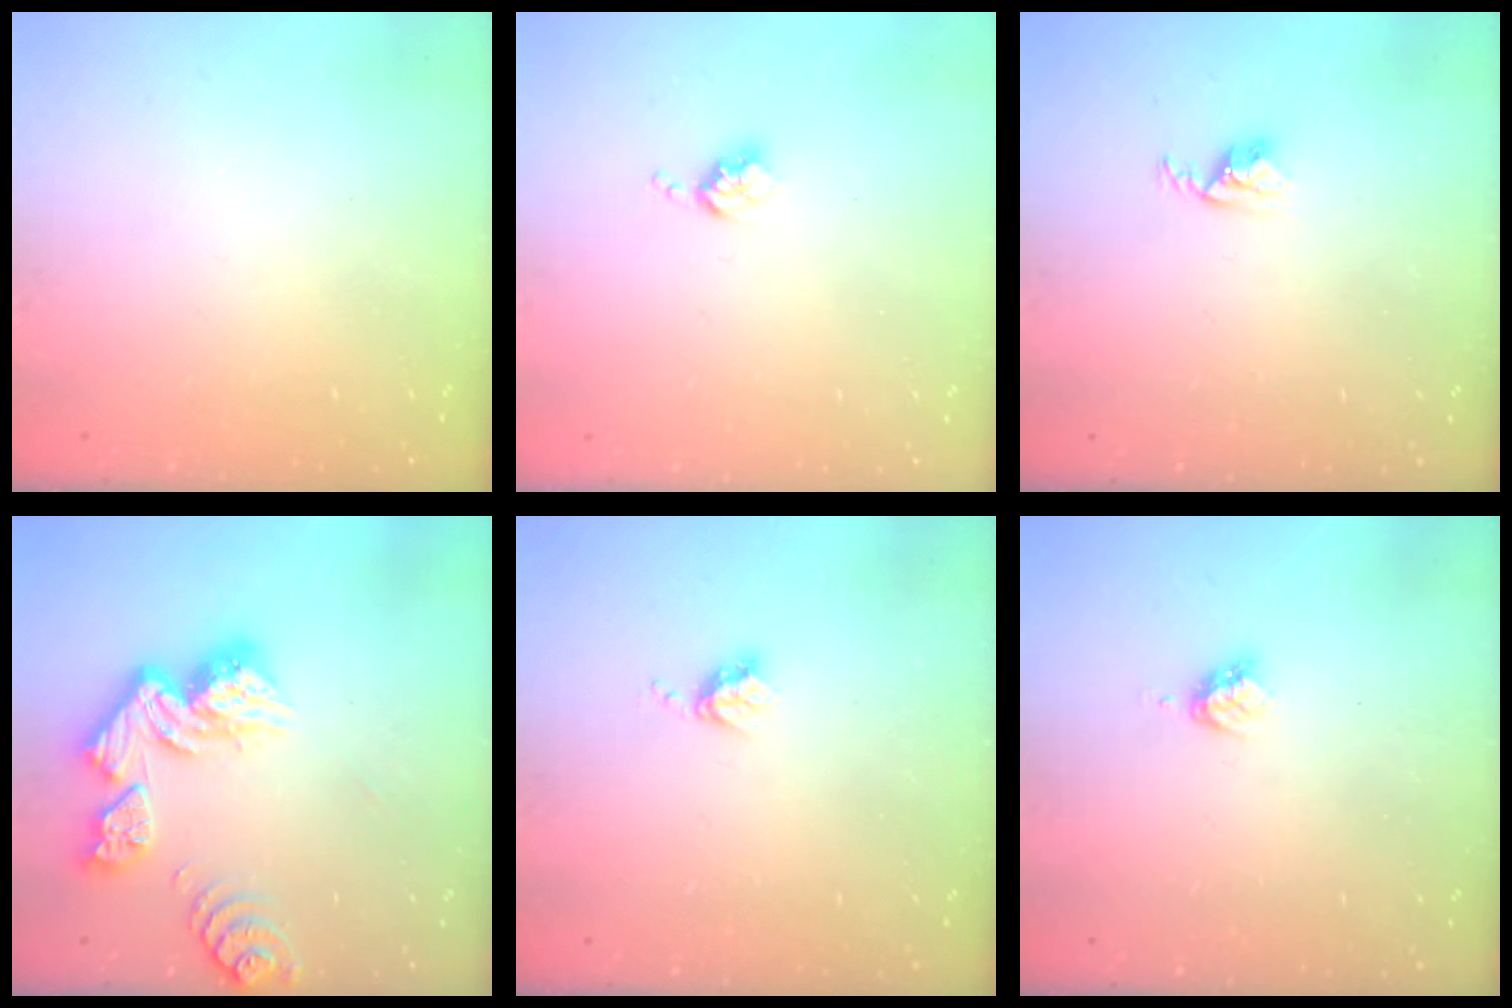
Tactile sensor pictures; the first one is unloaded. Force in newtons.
{"total": 3.6, "press": 3.6, "slide": 0.4}
{"total": 2.9, "press": 2.9, "slide": 0.4}
{"total": 13.6, "press": 13.5, "slide": 1.6}
{"total": 3.8, "press": 3.8, "slide": 0.4}
{"total": 4.5, "press": 4.5, "slide": 0.5}